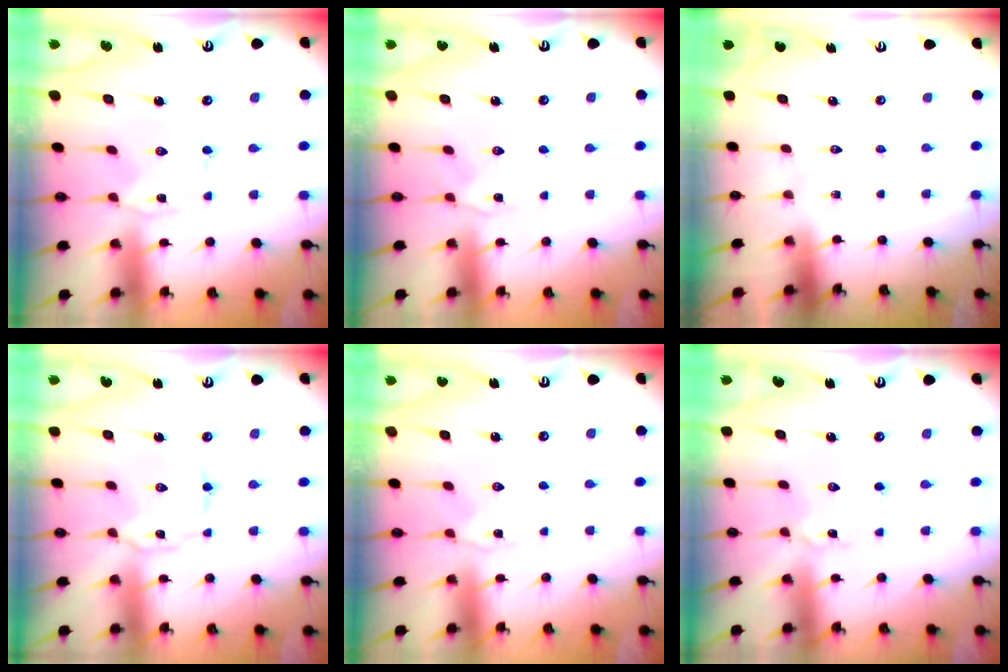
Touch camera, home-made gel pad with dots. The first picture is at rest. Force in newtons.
{"total": 0.8, "press": 0.7, "slide": 0.3}
{"total": 0.0}
{"total": 2.0, "press": 2.0, "slide": 0.2}
{"total": 0.0}
{"total": 2.6, "press": 2.6, "slide": 0.2}